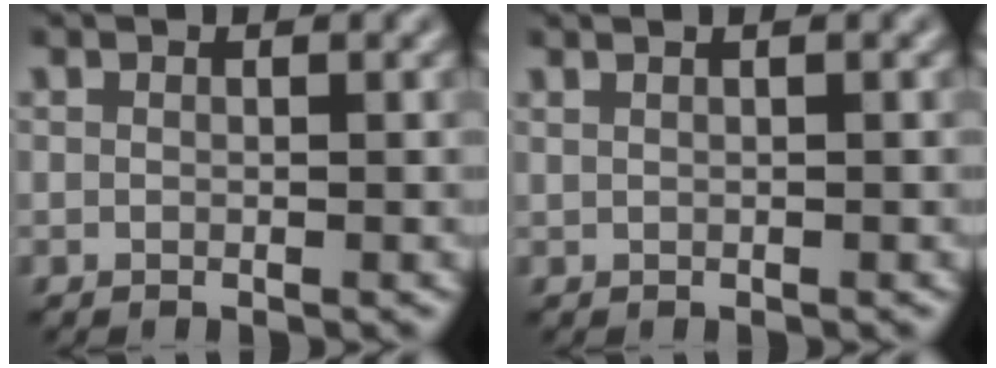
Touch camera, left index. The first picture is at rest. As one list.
[{"total": 2.3, "force": [1.3, 1.2, 1.5], "torque": [-0.005, 0.005, -0.005]}]